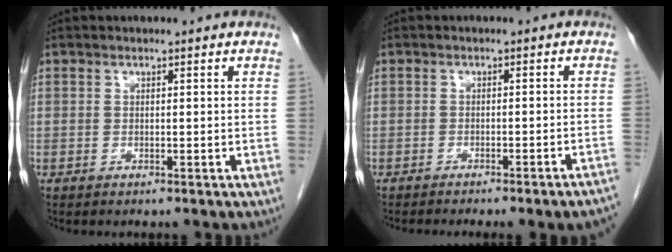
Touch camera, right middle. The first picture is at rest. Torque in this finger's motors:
{"motor_torque": [1.10, -1.04, 0.15, 0.08]}